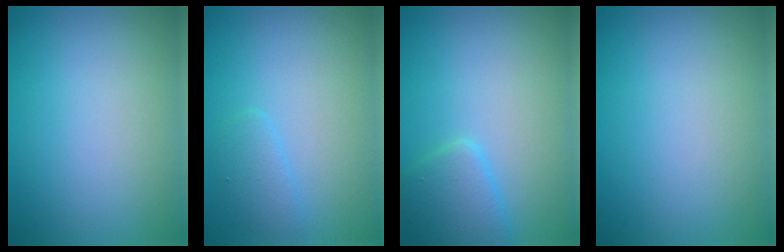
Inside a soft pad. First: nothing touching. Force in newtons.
{"total": 1.4, "press": 1.4, "slide": 0.1}
{"total": 2.6, "press": 2.6, "slide": 0.2}
{"total": 0.0}